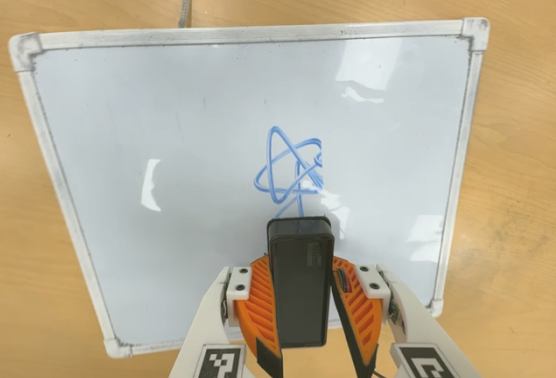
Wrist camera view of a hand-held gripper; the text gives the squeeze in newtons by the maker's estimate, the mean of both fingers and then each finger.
{"total": 7.9, "left": 8.4, "right": 7.5}